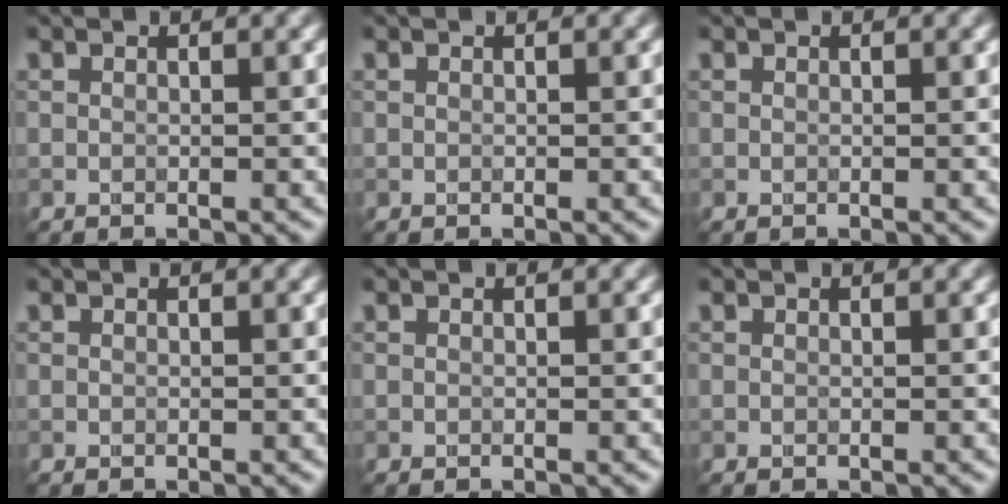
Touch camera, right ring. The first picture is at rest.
{"total": 0.0}
{"total": 0.0}
{"total": 0.0}
{"total": 0.0}
{"total": 0.0}